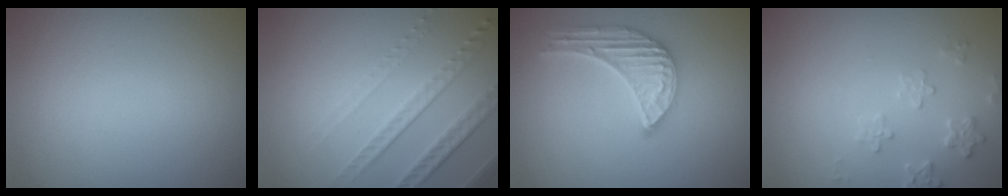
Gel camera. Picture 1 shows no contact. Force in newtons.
{"total": 4.6, "press": 3.1, "slide": 3.4}
{"total": 5.1, "press": 4.0, "slide": 3.2}
{"total": 2.2, "press": 2.1, "slide": 0.4}